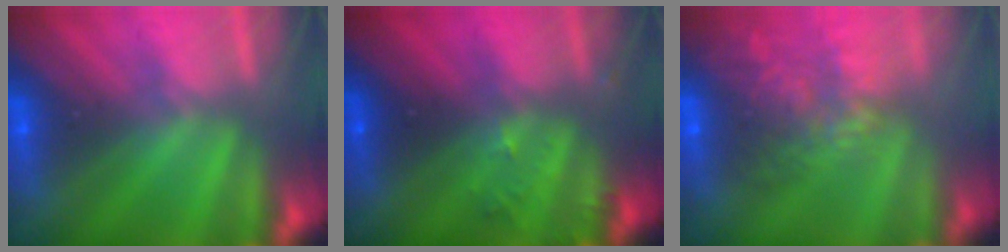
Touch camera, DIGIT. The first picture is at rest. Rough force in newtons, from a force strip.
{"total": 2.8}
{"total": 10.5}